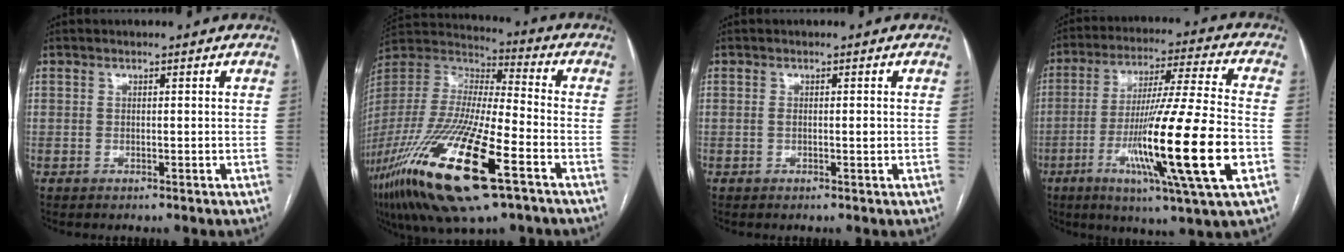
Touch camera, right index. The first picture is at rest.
{"total": 26.6, "force": [-13.7, 4.8, 22.2], "torque": [-0.486, -0.076, -0.257]}
{"total": 1.2, "force": [0.0, 0.4, 1.1], "torque": [-0.022, -0.002, 0.001]}
{"total": 21.5, "force": [-6.1, -0.5, 20.7], "torque": [-0.358, -0.030, -0.109]}